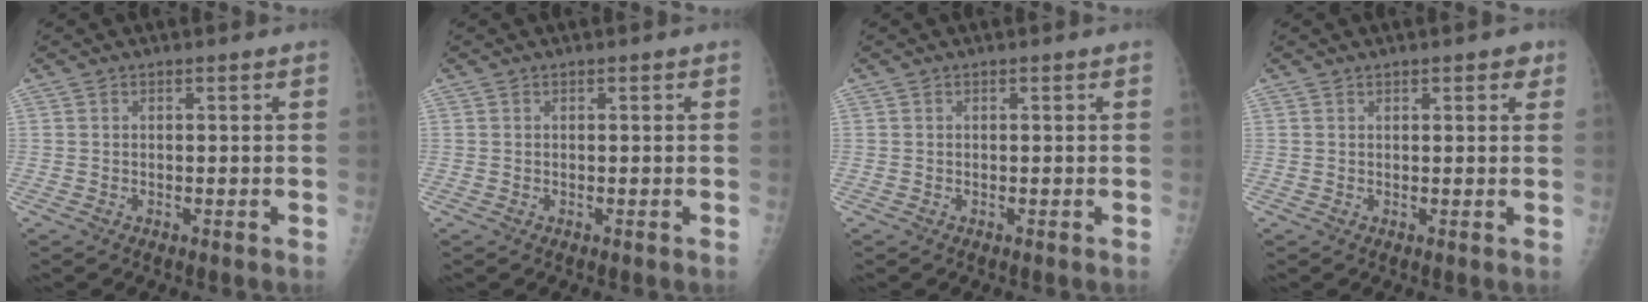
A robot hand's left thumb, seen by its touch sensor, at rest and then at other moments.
{"total": 0.0}
{"total": 0.0}
{"total": 2.3, "force": [1.4, 1.0, 1.5], "torque": [-0.008, -0.003, 0.015]}